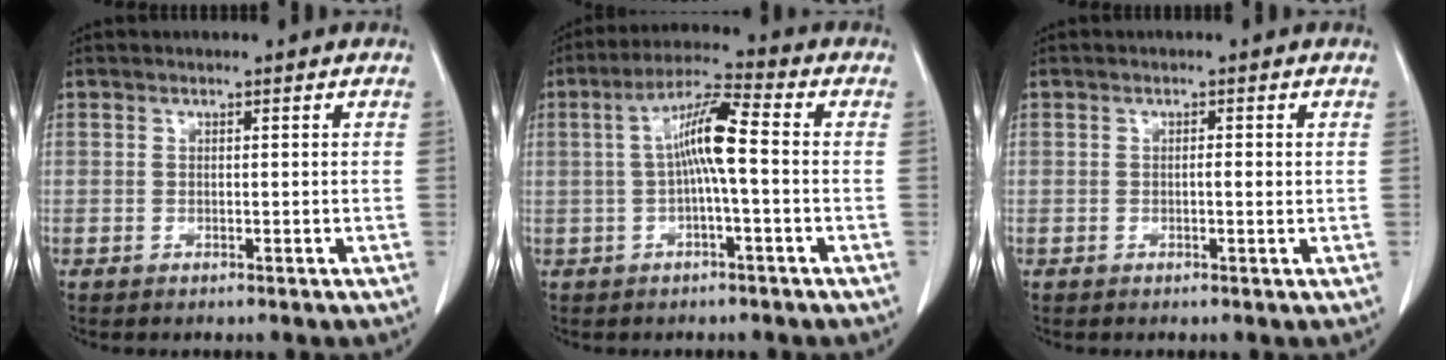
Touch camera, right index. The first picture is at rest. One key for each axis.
{"total": 7.6, "fx": 0.0, "fy": 0.5, "fz": 7.6, "tx": -0.144, "ty": 0.020, "tz": -0.004}
{"total": 1.1, "fx": 0.0, "fy": 0.2, "fz": 1.1, "tx": -0.018, "ty": 0.001, "tz": 0.001}